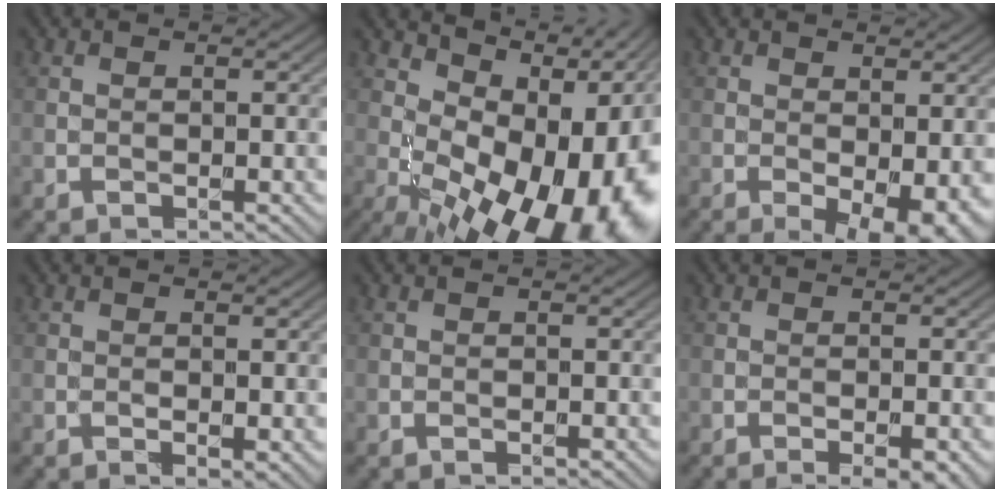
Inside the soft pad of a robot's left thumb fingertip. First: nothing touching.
{"total": 19.7, "force": [-1.2, 11.2, 16.1], "torque": [-0.185, -0.012, 0.017]}
{"total": 6.8, "force": [-2.2, 2.7, 5.9], "torque": [-0.091, -0.015, -0.023]}
{"total": 1.4, "force": [0.2, 0.6, 1.3], "torque": [-0.021, -0.006, 0.004]}
{"total": 0.0}
{"total": 4.1, "force": [-2.2, 0.9, 3.4], "torque": [-0.046, 0.001, -0.026]}